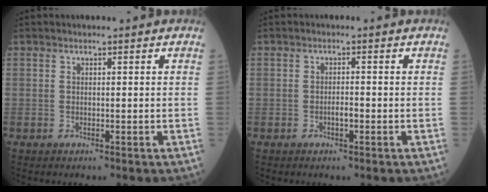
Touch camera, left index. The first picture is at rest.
{"total": 1.4, "force": [-0.7, 0.4, 1.2], "torque": [-0.021, 0.000, -0.013]}